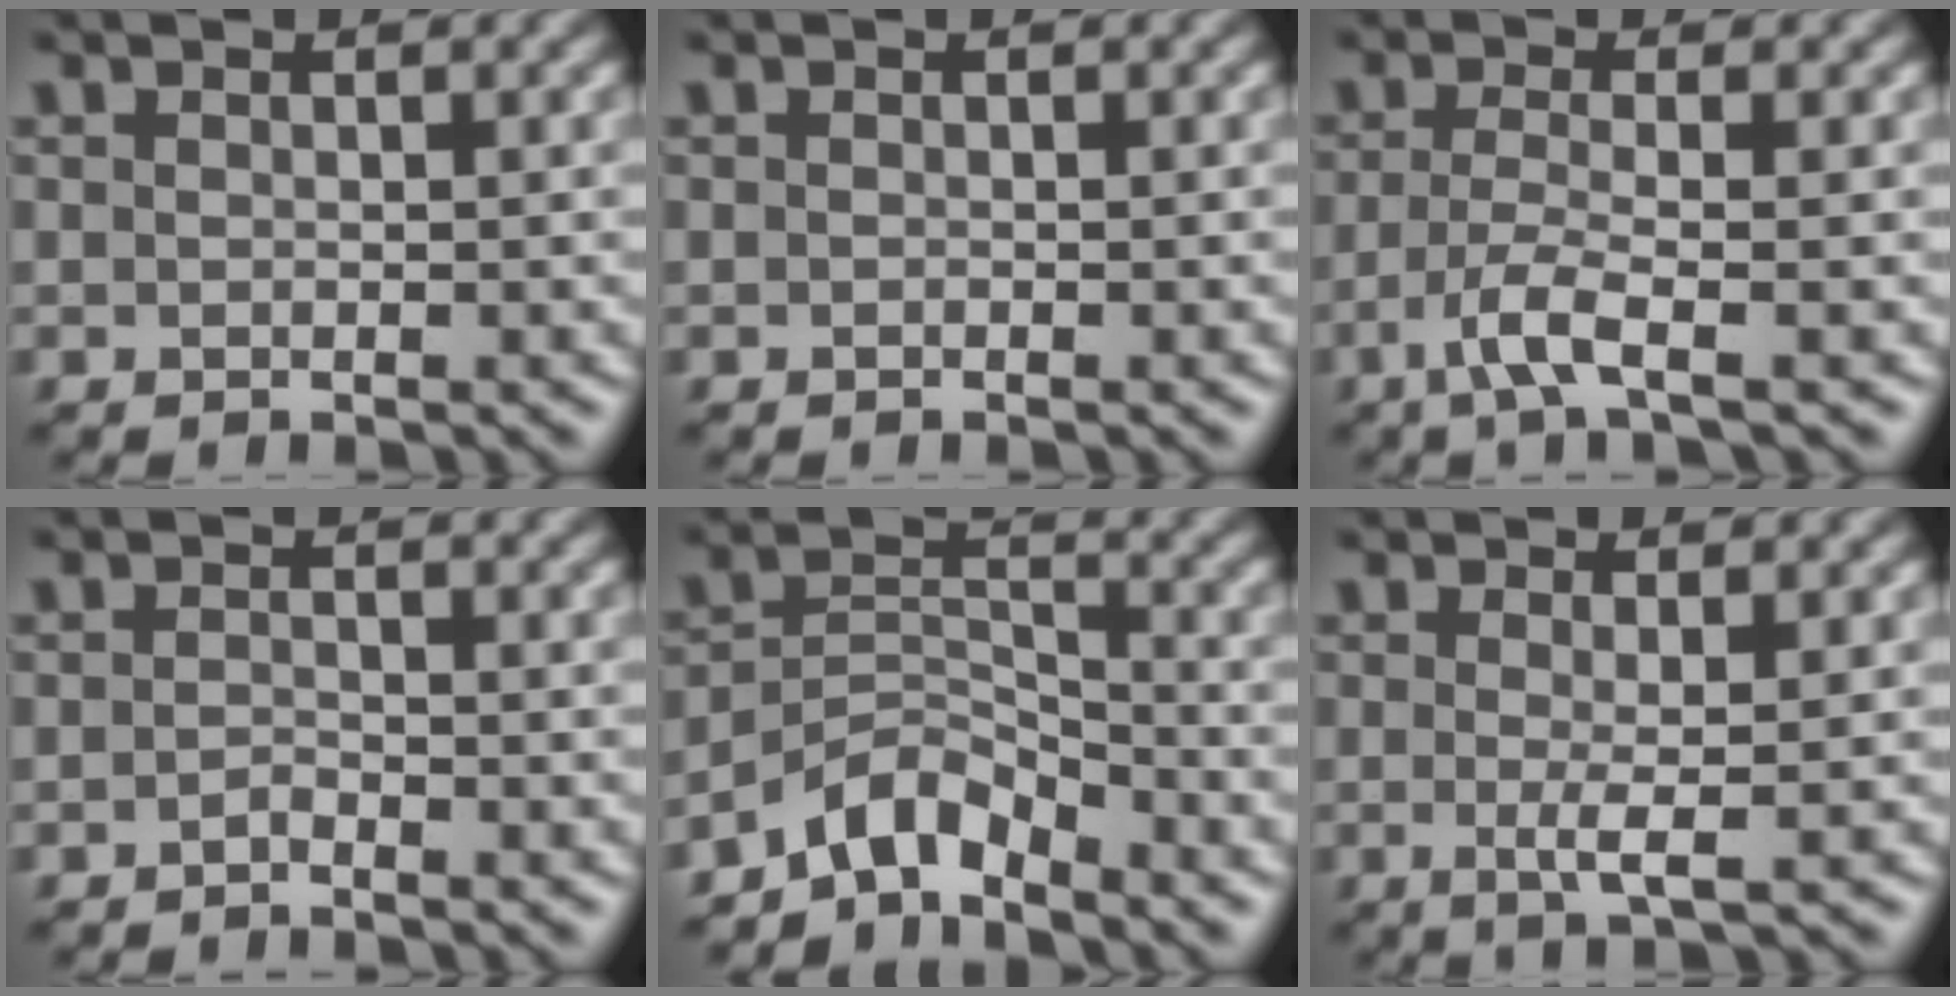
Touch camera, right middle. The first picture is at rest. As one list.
[{"total": 0.0}, {"total": 3.1, "force": [-1.5, 0.5, 2.7], "torque": [-0.057, -0.003, -0.039]}, {"total": 0.8, "force": [-0.7, 0.2, 0.3], "torque": [-0.006, 0.002, -0.014]}, {"total": 4.1, "force": [-3.6, 1.4, 1.5], "torque": [-0.022, 0.008, -0.077]}, {"total": 2.0, "force": [-0.1, 0.2, 2.0], "torque": [-0.041, -0.008, -0.003]}]